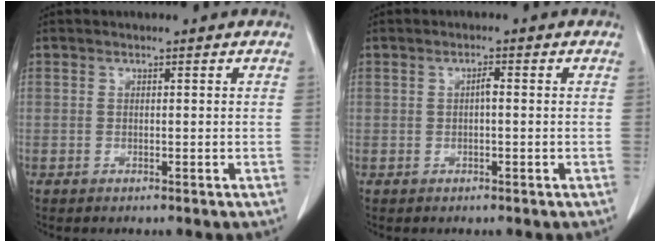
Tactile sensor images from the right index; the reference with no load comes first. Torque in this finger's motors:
{"motor_torque": [0.21, -0.16, 0.01, 0.03]}